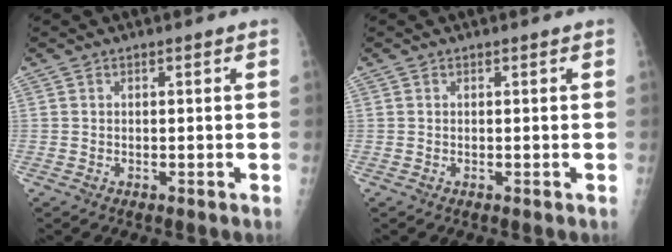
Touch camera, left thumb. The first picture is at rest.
{"total": 0.0}